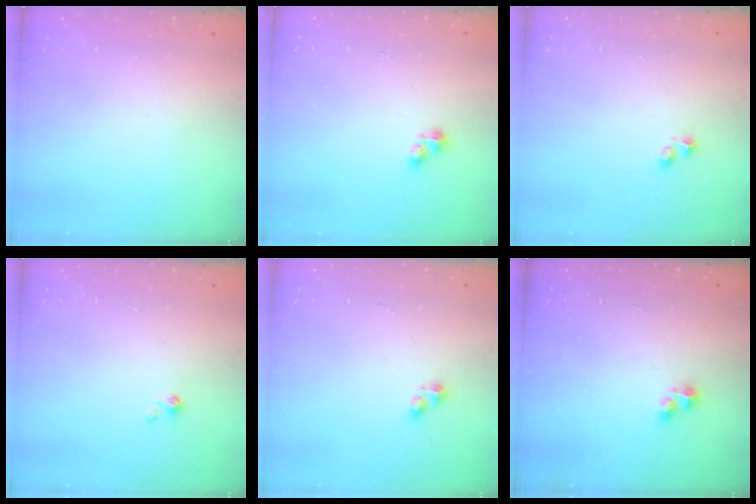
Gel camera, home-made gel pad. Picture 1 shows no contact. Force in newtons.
{"total": 3.0, "press": 2.9, "slide": 0.5}
{"total": 1.9, "press": 1.9, "slide": 0.5}
{"total": 0.0}
{"total": 2.5, "press": 2.5, "slide": 0.3}
{"total": 1.8, "press": 1.7, "slide": 0.5}